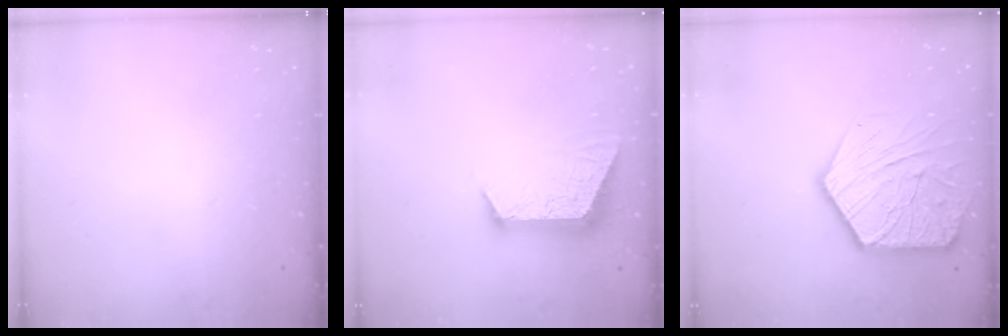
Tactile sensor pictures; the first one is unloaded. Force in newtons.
{"total": 9.6, "press": 9.6, "slide": 0.6}
{"total": 17.4, "press": 17.4, "slide": 1.4}